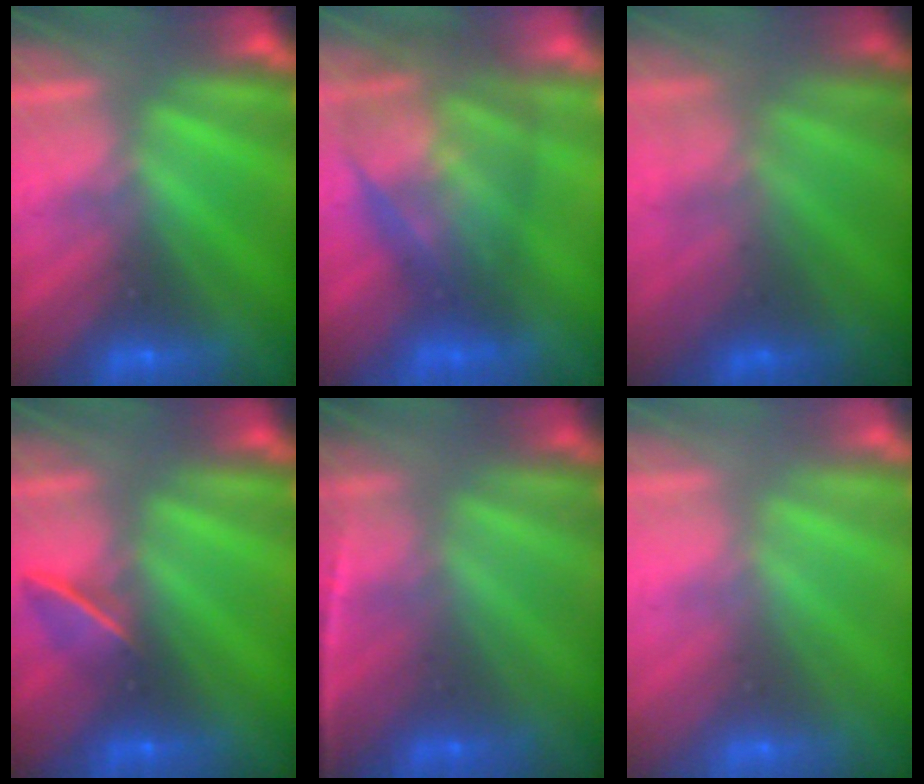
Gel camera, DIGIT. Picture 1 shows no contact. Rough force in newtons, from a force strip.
{"total": 7.3}
{"total": 3.7}
{"total": 2.0}
{"total": 1.6}
{"total": 2.6}